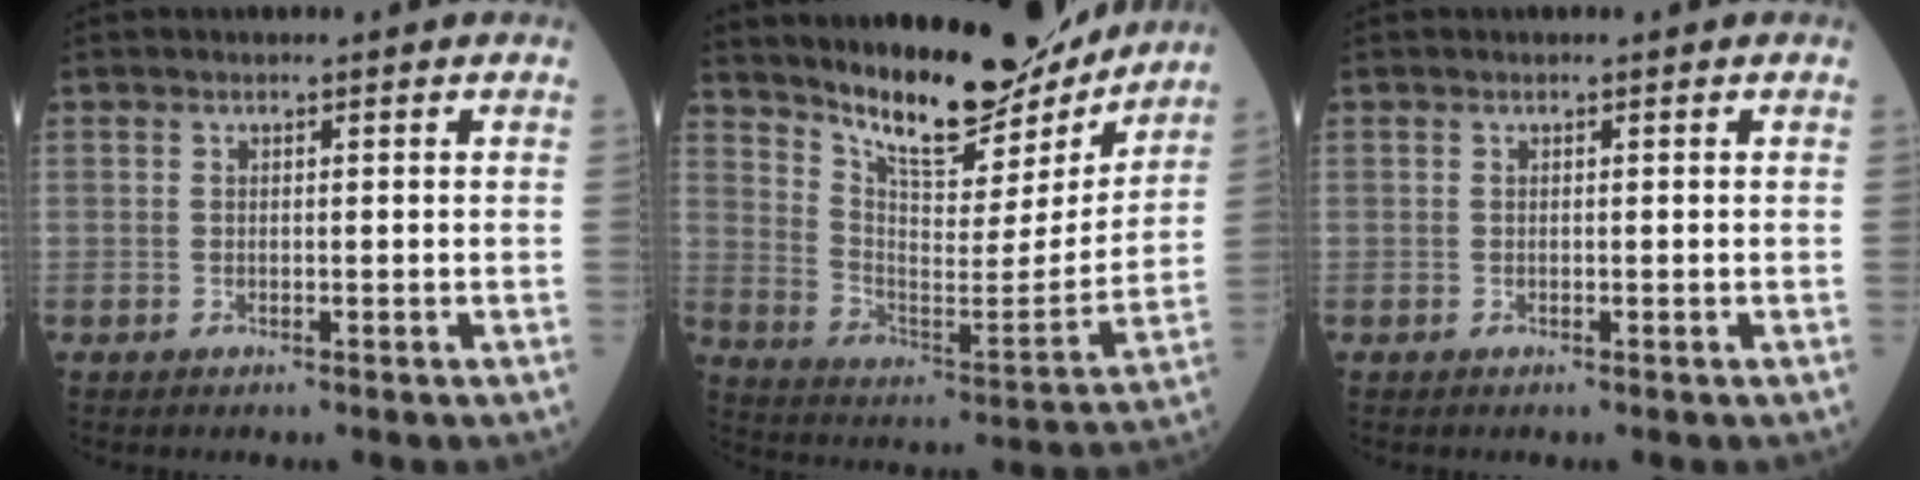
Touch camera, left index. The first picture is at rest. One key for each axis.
{"total": 18.2, "fx": 16.2, "fy": 4.5, "fz": 7.1, "tx": -0.119, "ty": -0.033, "tz": 0.253}
{"total": 0.0}